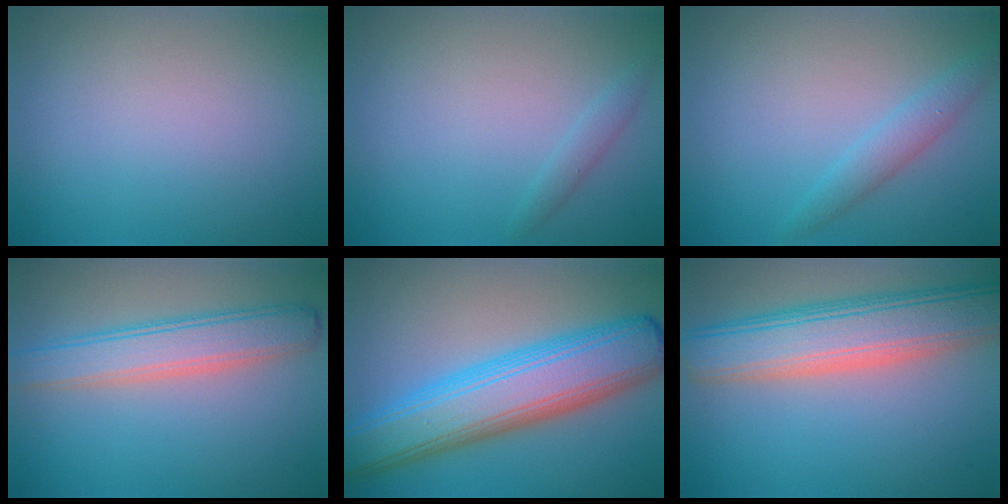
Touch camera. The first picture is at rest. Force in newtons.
{"total": 1.0, "press": 1.0, "slide": 0.1}
{"total": 2.1, "press": 2.1, "slide": 0.1}
{"total": 4.7, "press": 4.7, "slide": 0.2}
{"total": 10.0, "press": 10.0, "slide": 0.2}
{"total": 8.4, "press": 8.4, "slide": 0.6}